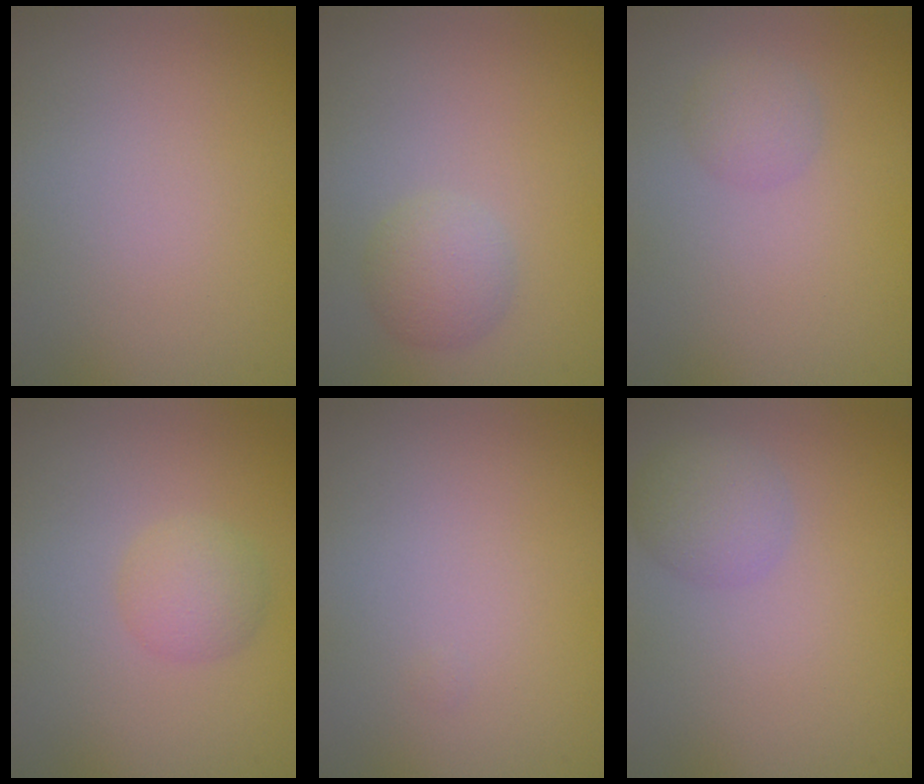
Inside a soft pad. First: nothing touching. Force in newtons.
{"total": 2.4, "press": 2.4, "slide": 0.0}
{"total": 1.6, "press": 1.6, "slide": 0.1}
{"total": 2.1, "press": 2.1, "slide": 0.1}
{"total": 0.0}
{"total": 2.6, "press": 2.6, "slide": 0.1}